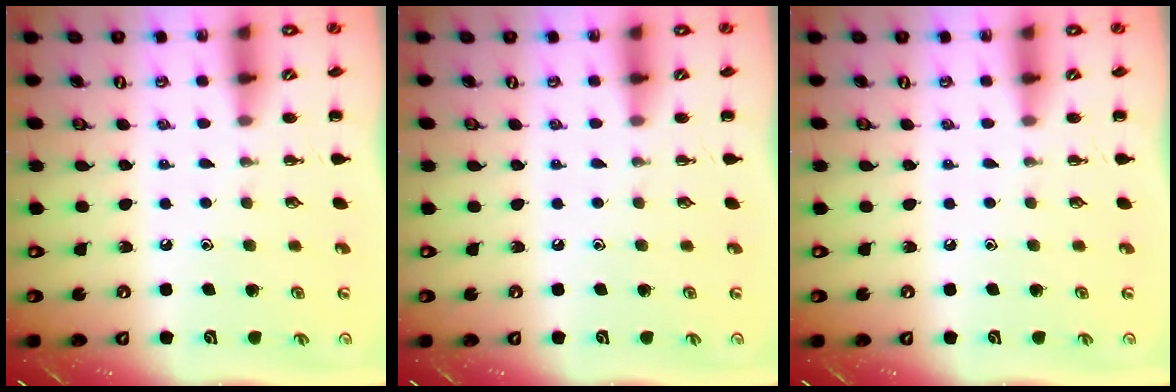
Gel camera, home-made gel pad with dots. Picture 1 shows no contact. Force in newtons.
{"total": 0.0}
{"total": 0.0}